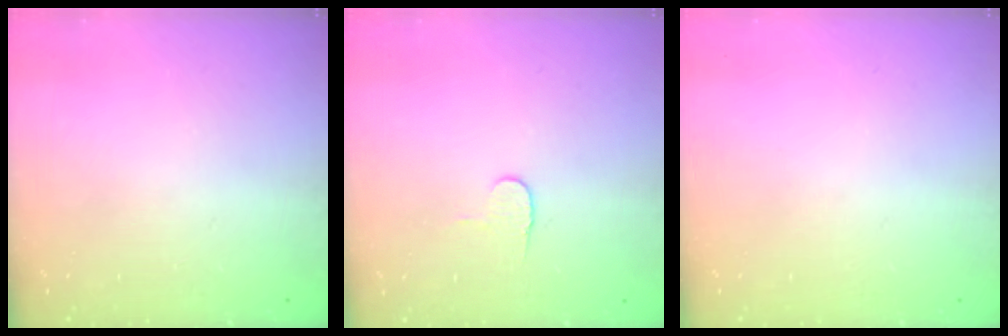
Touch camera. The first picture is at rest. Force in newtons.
{"total": 5.4, "press": 5.4, "slide": 0.5}
{"total": 0.0}